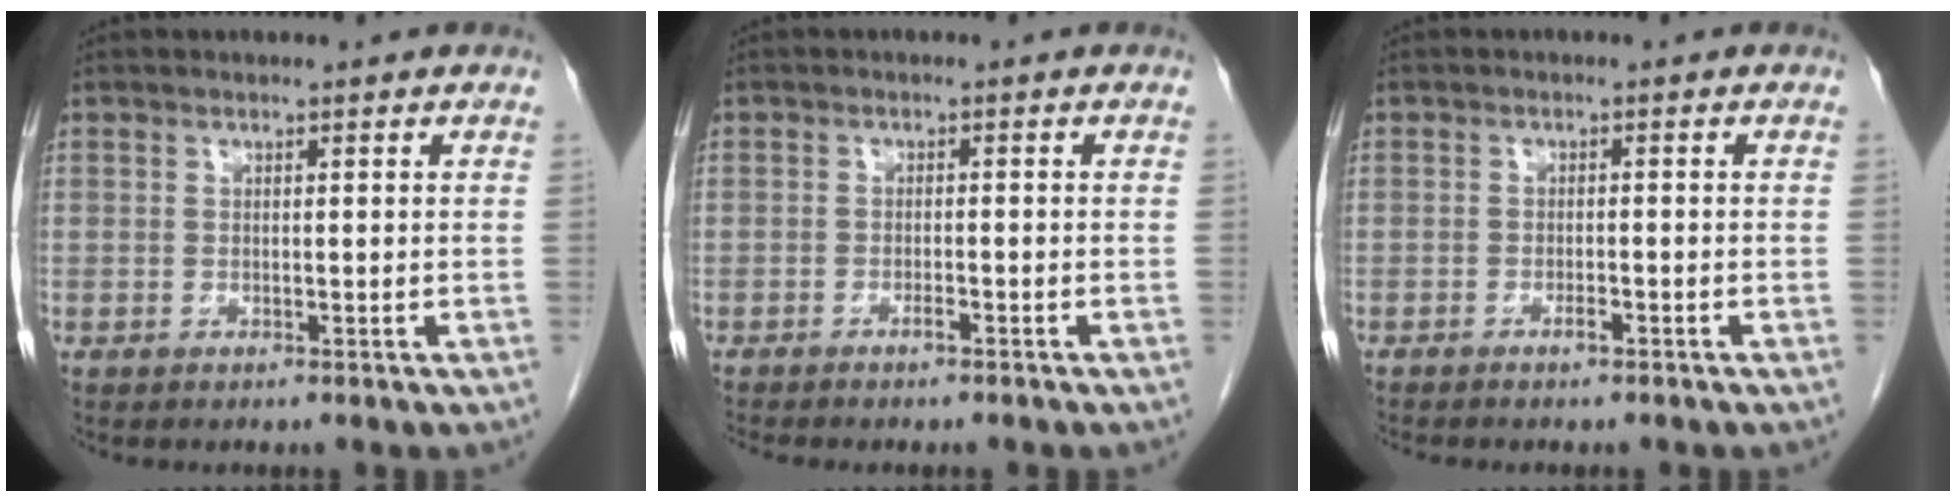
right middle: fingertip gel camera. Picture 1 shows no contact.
{"total": 1.8, "force": [-1.5, 0.0, 1.0], "torque": [-0.020, -0.003, -0.022]}
{"total": 1.3, "force": [-1.1, 0.1, 0.8], "torque": [-0.021, -0.001, -0.017]}